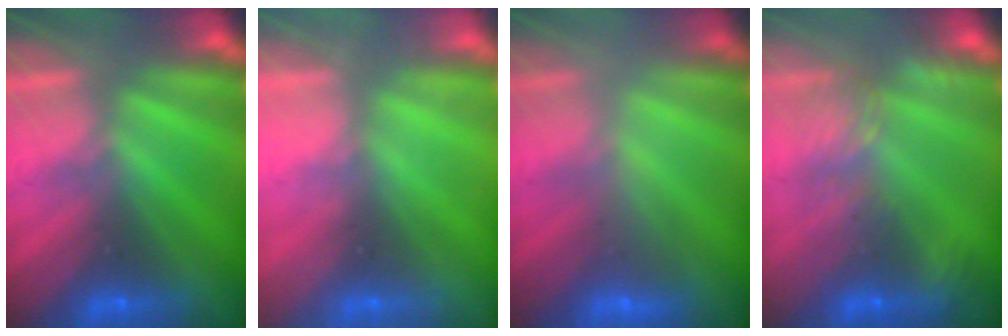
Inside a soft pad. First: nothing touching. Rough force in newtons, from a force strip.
{"total": 2.2}
{"total": 2.2}
{"total": 7.1}